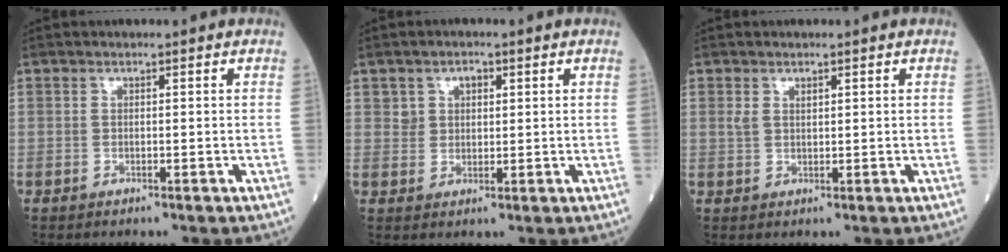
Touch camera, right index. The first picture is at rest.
{"total": 3.1, "force": [1.5, 2.4, 1.4], "torque": [-0.023, 0.007, 0.027]}
{"total": 1.8, "force": [1.0, 0.9, 1.2], "torque": [-0.030, 0.008, 0.025]}